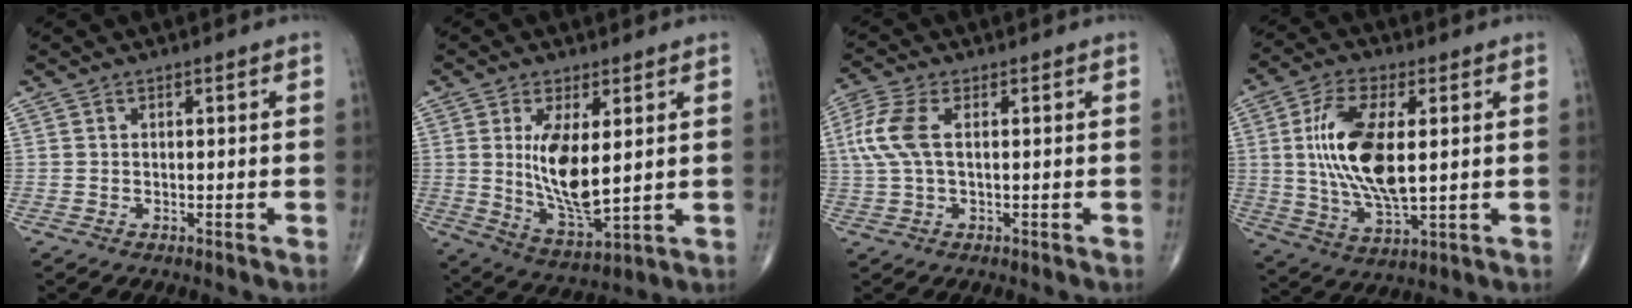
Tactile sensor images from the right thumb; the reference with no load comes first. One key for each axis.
{"total": 11.5, "fx": 1.8, "fy": 4.4, "fz": 10.4, "tx": -0.187, "ty": -0.030, "tz": 0.047}
{"total": 7.6, "fx": 1.3, "fy": 3.6, "fz": 6.6, "tx": -0.184, "ty": 0.016, "tz": 0.024}
{"total": 15.6, "fx": 1.9, "fy": 6.6, "fz": 14.0, "tx": -0.275, "ty": -0.015, "tz": 0.039}